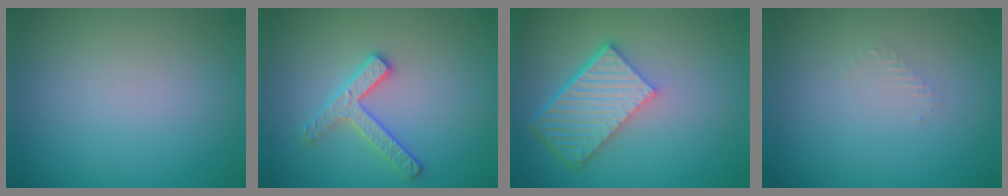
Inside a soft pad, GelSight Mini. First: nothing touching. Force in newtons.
{"total": 2.6, "press": 2.5, "slide": 0.4}
{"total": 6.3, "press": 4.4, "slide": 4.5}
{"total": 0.8, "press": 0.8, "slide": 0.3}